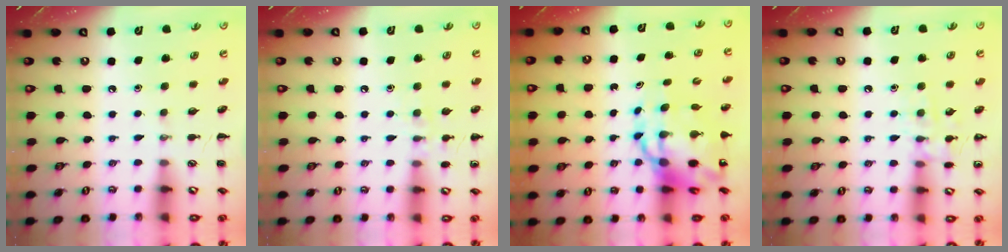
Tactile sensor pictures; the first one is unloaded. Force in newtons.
{"total": 7.7, "press": 7.4, "slide": 2.0}
{"total": 11.4, "press": 10.9, "slide": 3.2}
{"total": 8.1, "press": 8.0, "slide": 1.3}